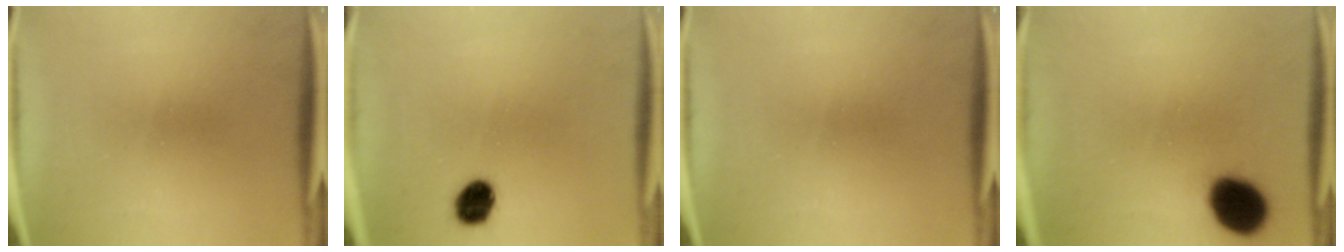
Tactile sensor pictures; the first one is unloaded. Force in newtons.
{"total": 6.2}
{"total": 0.0}
{"total": 12.6}